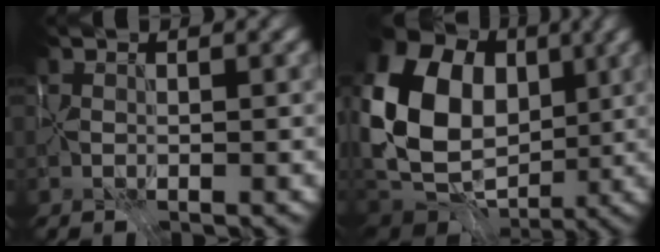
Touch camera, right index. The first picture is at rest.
{"total": 14.8, "force": [0.8, 11.6, 9.2], "torque": [-0.181, 0.010, 0.019]}